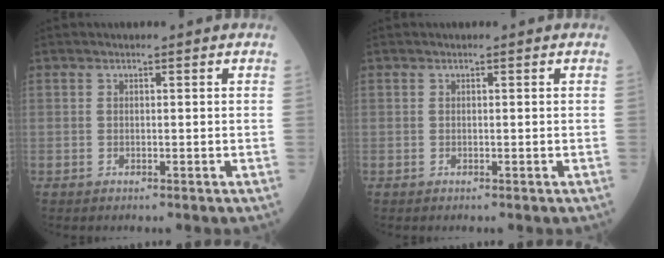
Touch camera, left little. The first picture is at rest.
{"total": 0.0}